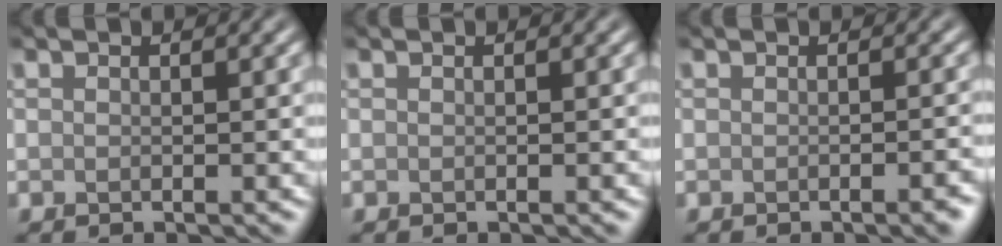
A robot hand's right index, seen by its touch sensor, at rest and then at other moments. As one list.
[{"total": 0.0}, {"total": 1.5, "force": [-0.7, 0.4, 1.3], "torque": [-0.010, 0.000, -0.010]}]